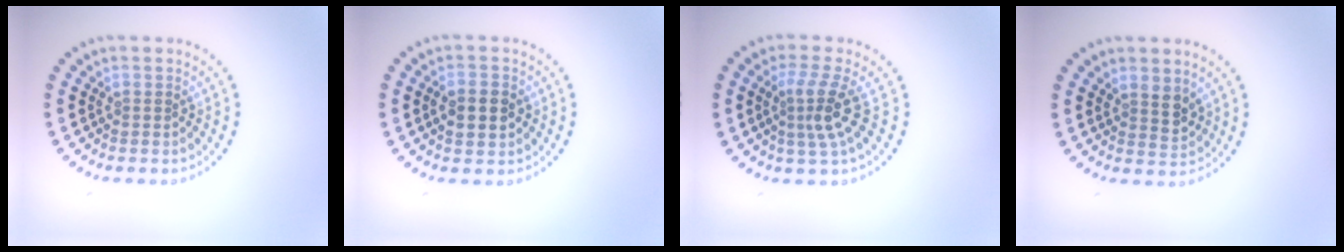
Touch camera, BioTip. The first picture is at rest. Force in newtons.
{"total": 3.5, "press": 3.5, "slide": 0.1}
{"total": 3.2, "press": 2.2, "slide": 2.4}
{"total": 2.0, "press": 1.9, "slide": 0.8}